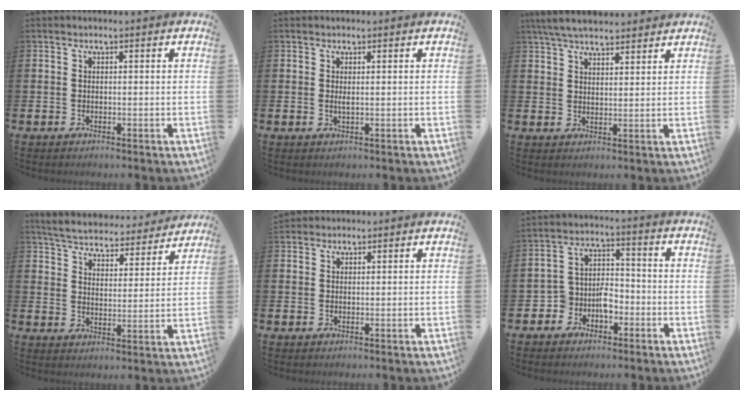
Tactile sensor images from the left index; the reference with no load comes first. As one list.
[{"total": 0.7, "force": [0.3, 0.1, 0.7], "torque": [-0.013, 0.000, 0.004]}, {"total": 5.4, "force": [5.0, 1.1, 1.5], "torque": [-0.043, -0.015, 0.094]}, {"total": 5.6, "force": [5.5, 1.0, 0.8], "torque": [-0.049, -0.042, 0.093]}, {"total": 1.6, "force": [1.5, 0.6, -0.2], "torque": [0.008, 0.001, 0.027]}, {"total": 4.3, "force": [-2.6, 2.9, 1.8], "torque": [-0.045, 0.009, -0.053]}]